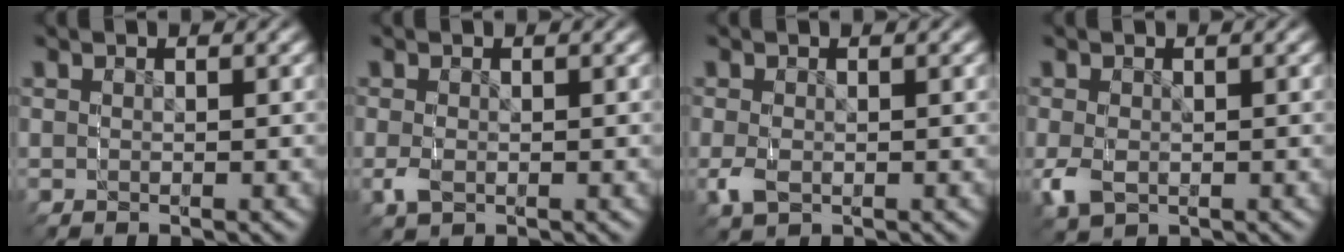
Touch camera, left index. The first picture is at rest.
{"total": 0.8, "force": [-0.1, 0.7, 0.5], "torque": [-0.013, -0.002, 0.000]}
{"total": 1.4, "force": [-0.4, 1.2, 0.7], "torque": [-0.018, -0.005, -0.002]}
{"total": 2.7, "force": [-0.7, 2.3, 1.2], "torque": [-0.038, -0.015, 0.000]}